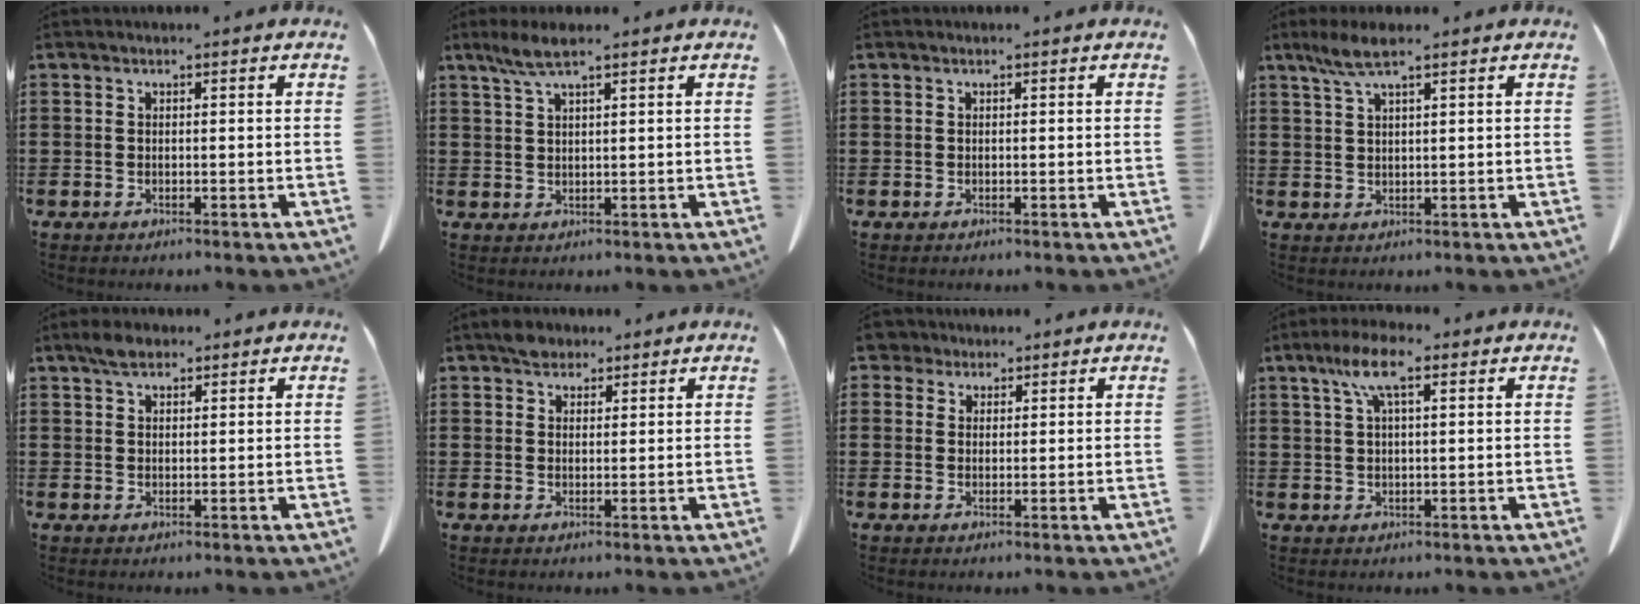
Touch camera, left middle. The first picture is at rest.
{"total": 4.0, "force": [2.6, 0.6, 3.0], "torque": [-0.065, 0.003, 0.046]}
{"total": 0.0}
{"total": 4.4, "force": [2.7, 0.8, 3.4], "torque": [-0.072, 0.003, 0.048]}
{"total": 2.8, "force": [2.0, 1.2, 1.5], "torque": [-0.027, 0.003, 0.036]}
{"total": 3.0, "force": [2.5, 1.5, 0.7], "torque": [-0.011, 0.004, 0.048]}
{"total": 3.0, "force": [2.3, 1.7, 0.8], "torque": [-0.026, 0.009, 0.045]}
{"total": 6.4, "force": [3.1, 1.6, 5.4], "torque": [-0.113, 0.012, 0.052]}